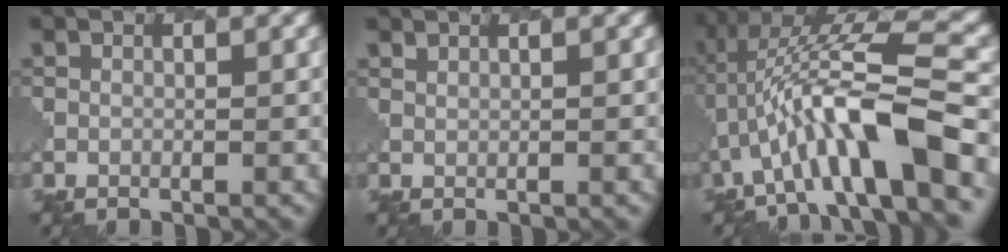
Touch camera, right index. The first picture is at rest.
{"total": 1.3, "force": [1.2, 0.2, 0.4], "torque": [-0.009, -0.003, 0.015]}
{"total": 10.2, "force": [-2.4, 2.3, 9.6], "torque": [-0.173, 0.024, -0.037]}